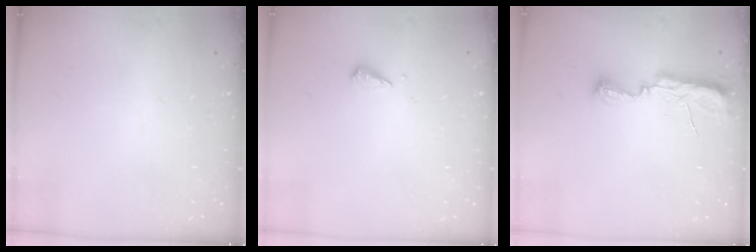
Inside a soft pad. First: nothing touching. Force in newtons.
{"total": 3.1, "press": 3.1, "slide": 0.2}
{"total": 7.4, "press": 7.4, "slide": 0.7}